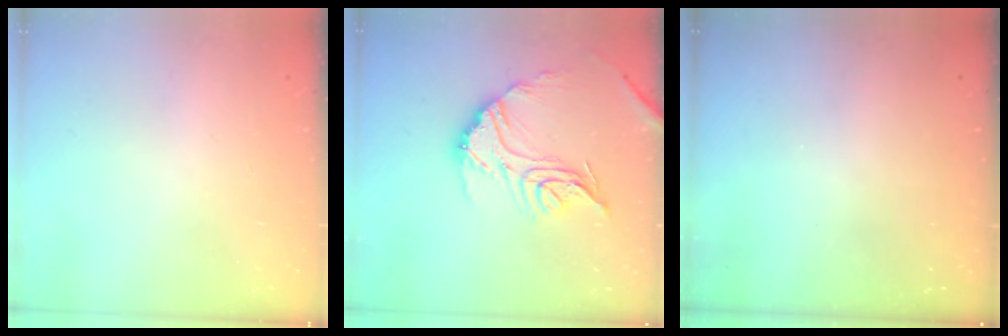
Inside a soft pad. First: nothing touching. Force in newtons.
{"total": 17.1, "press": 17.0, "slide": 1.7}
{"total": 3.0, "press": 3.0, "slide": 0.1}